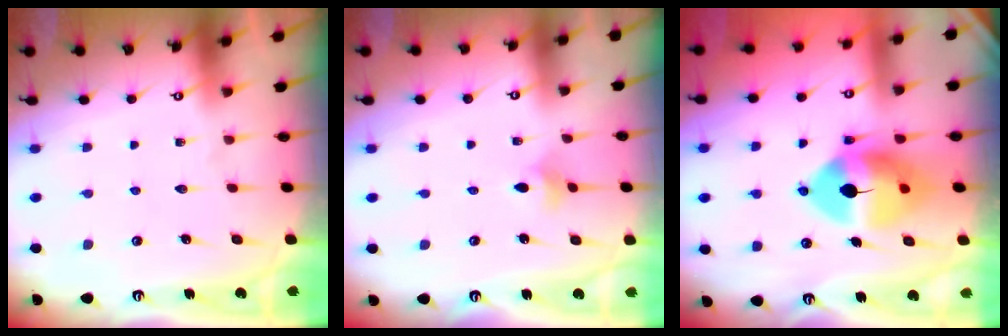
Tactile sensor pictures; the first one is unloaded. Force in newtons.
{"total": 3.1, "press": 3.0, "slide": 0.6}
{"total": 13.7, "press": 13.5, "slide": 2.1}